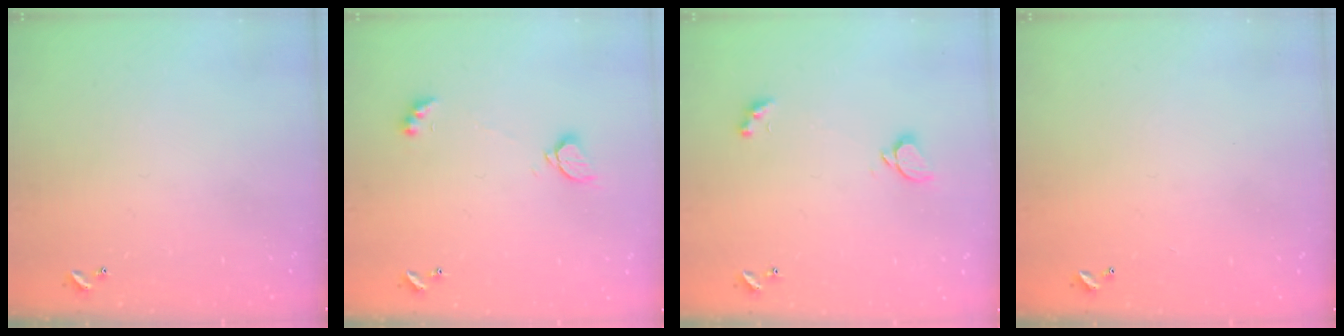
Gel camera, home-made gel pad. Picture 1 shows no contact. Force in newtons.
{"total": 2.2, "press": 2.2, "slide": 0.2}
{"total": 1.8, "press": 1.6, "slide": 0.8}
{"total": 2.9, "press": 2.9, "slide": 0.1}